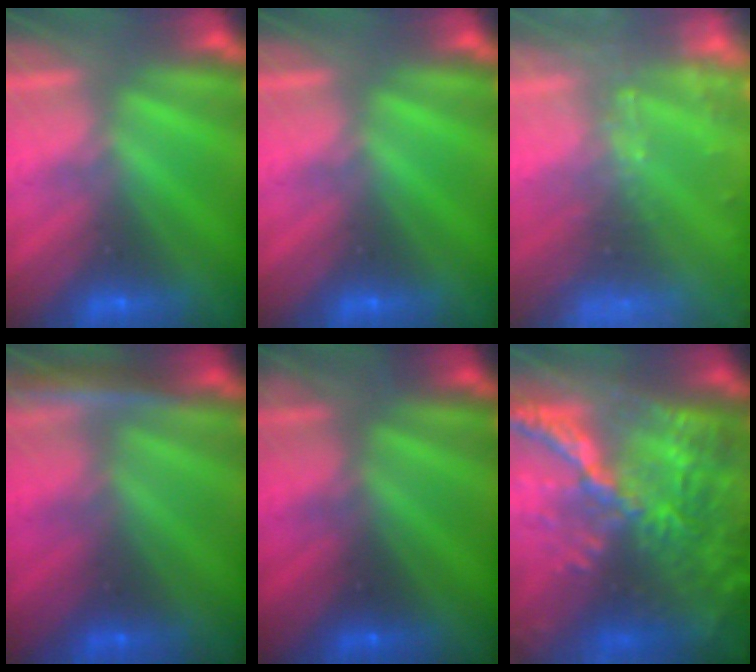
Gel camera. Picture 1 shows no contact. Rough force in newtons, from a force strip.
{"total": 0.0}
{"total": 7.6}
{"total": 1.3}
{"total": 2.6}
{"total": 7.4}